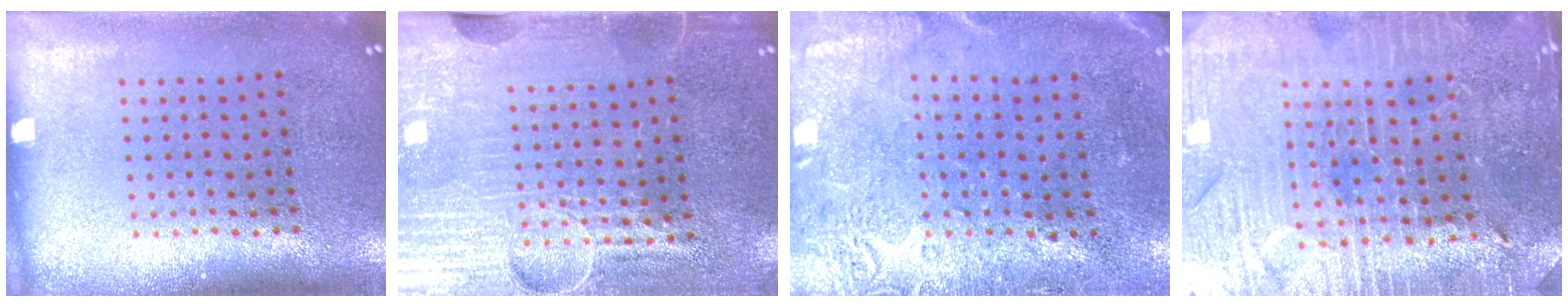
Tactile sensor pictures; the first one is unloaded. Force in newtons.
{"total": 4.5, "press": 4.0, "slide": 1.9}
{"total": 2.7, "press": 2.2, "slide": 1.5}
{"total": 3.3, "press": 3.3, "slide": 0.5}